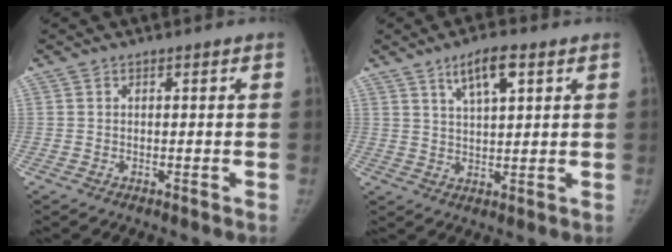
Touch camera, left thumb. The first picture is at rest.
{"total": 6.7, "force": [3.5, 2.3, 5.2], "torque": [-0.082, -0.012, 0.059]}